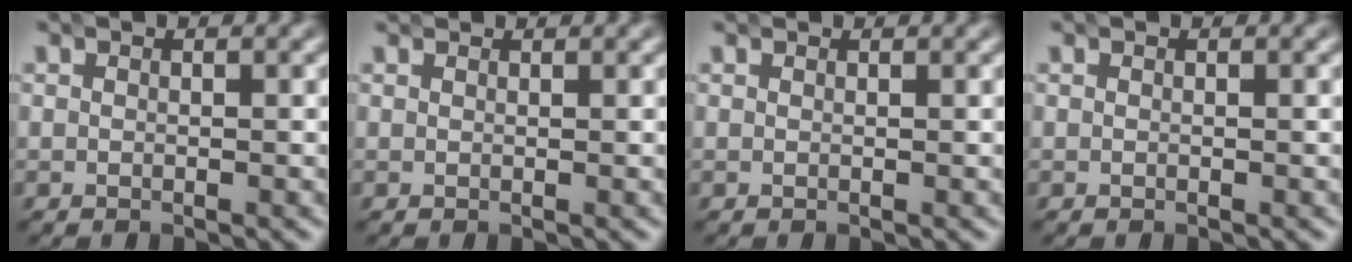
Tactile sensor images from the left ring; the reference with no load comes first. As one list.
[{"total": 1.4, "force": [1.3, 0.1, 0.3], "torque": [-0.014, -0.001, 0.014]}, {"total": 0.8, "force": [0.7, 0.1, 0.1], "torque": [-0.006, -0.005, 0.006]}, {"total": 0.0}]